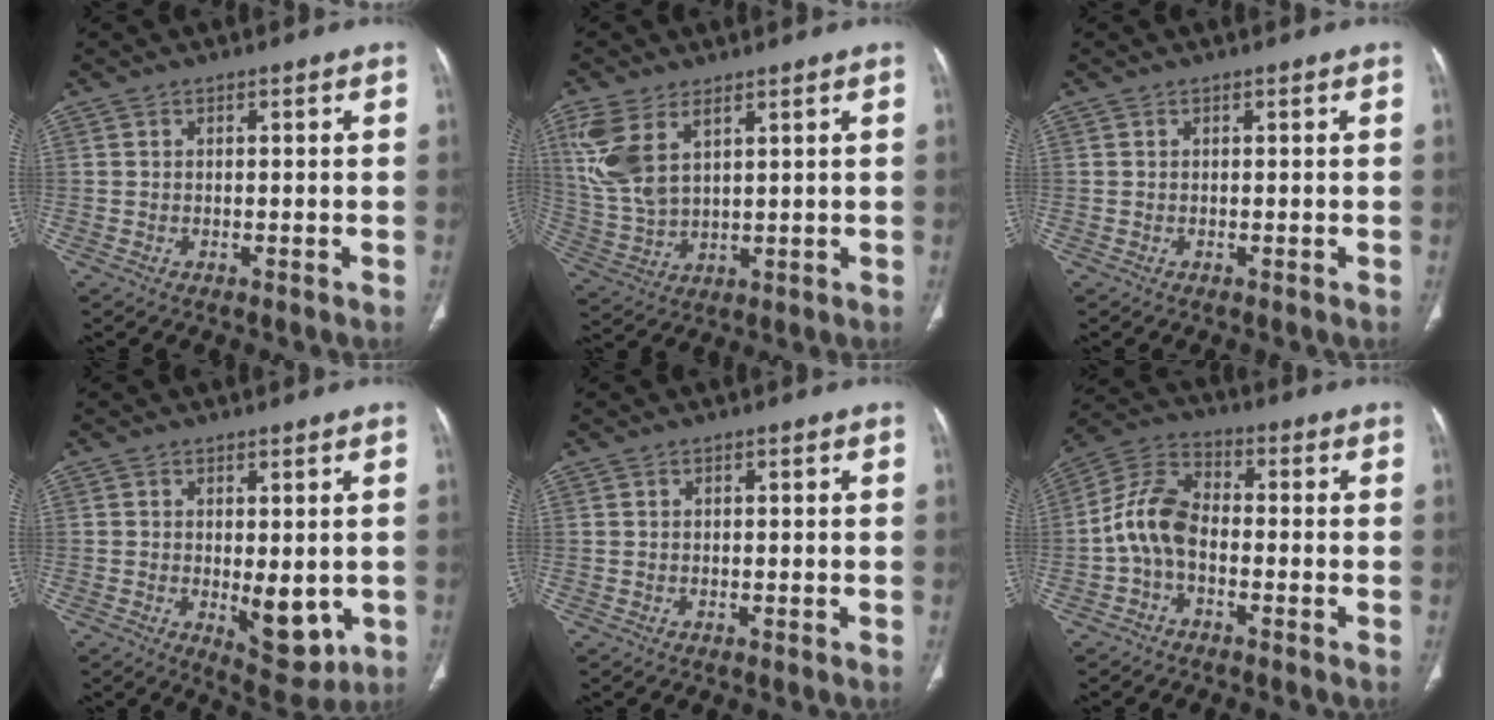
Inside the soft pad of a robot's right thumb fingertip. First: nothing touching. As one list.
[{"total": 11.1, "force": [5.1, 5.7, 8.1], "torque": [-0.188, -0.009, 0.117]}, {"total": 0.0}, {"total": 8.0, "force": [-1.3, 3.8, 6.9], "torque": [-0.072, -0.018, -0.004]}, {"total": 0.0}, {"total": 9.0, "force": [-2.0, 5.4, 6.8], "torque": [-0.133, 0.033, -0.052]}]